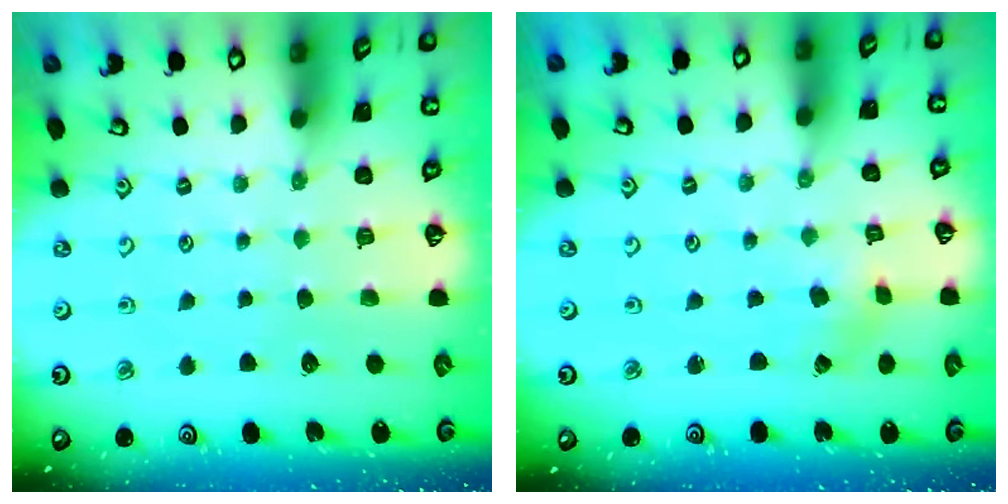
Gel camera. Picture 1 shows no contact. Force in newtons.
{"total": 0.8, "press": 0.8, "slide": 0.1}